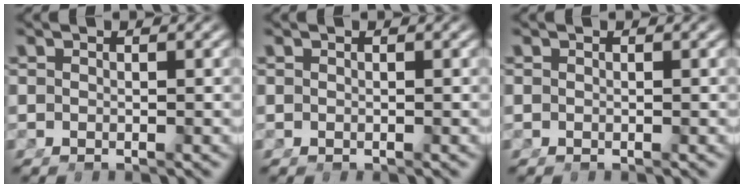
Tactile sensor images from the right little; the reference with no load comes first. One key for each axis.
{"total": 0.0}
{"total": 0.0}